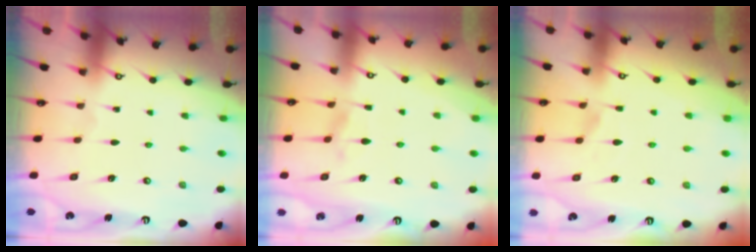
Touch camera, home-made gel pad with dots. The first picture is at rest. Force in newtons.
{"total": 1.8, "press": 1.5, "slide": 1.0}
{"total": 1.7, "press": 1.0, "slide": 1.3}